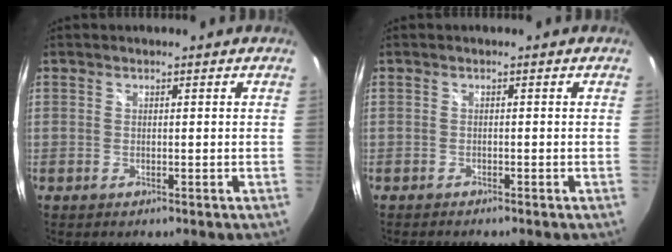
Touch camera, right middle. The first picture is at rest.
{"total": 1.2, "force": [-1.2, 0.2, 0.4], "torque": [-0.010, -0.010, -0.020]}